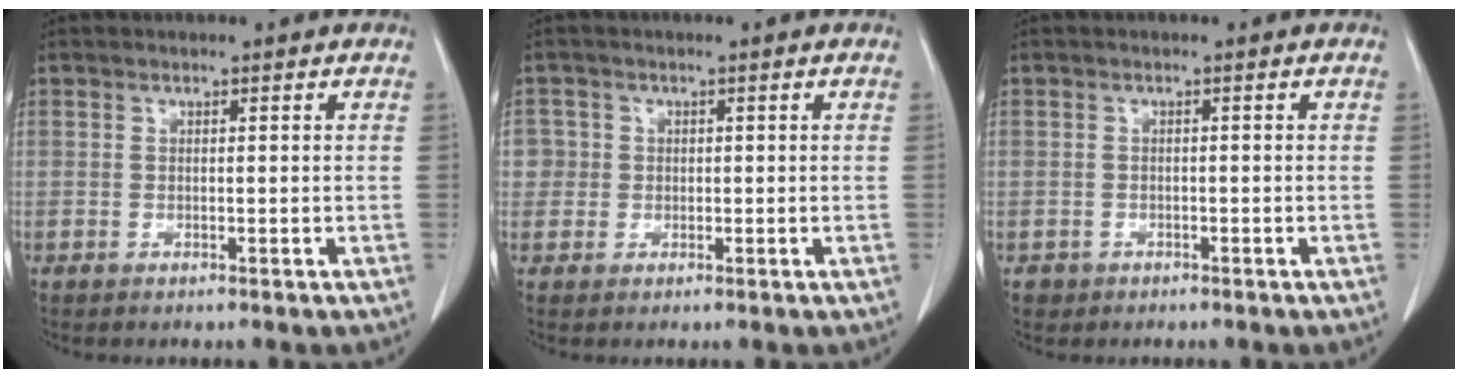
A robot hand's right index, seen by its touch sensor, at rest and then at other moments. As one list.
[{"total": 3.5, "force": [0.2, 3.5, 0.1], "torque": [0.013, 0.013, 0.005]}, {"total": 1.9, "force": [-0.8, 1.7, 0.2], "torque": [-0.004, 0.004, -0.010]}]